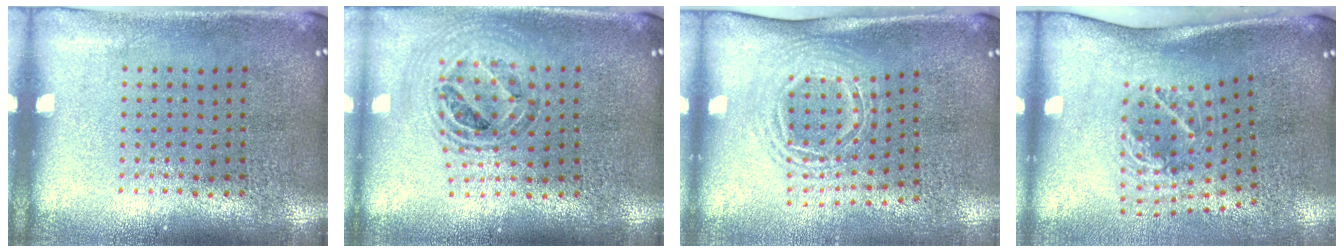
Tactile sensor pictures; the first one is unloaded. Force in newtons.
{"total": 1.0, "press": 1.0, "slide": 0.3}
{"total": 1.6, "press": 1.2, "slide": 1.1}
{"total": 2.1, "press": 1.3, "slide": 1.6}